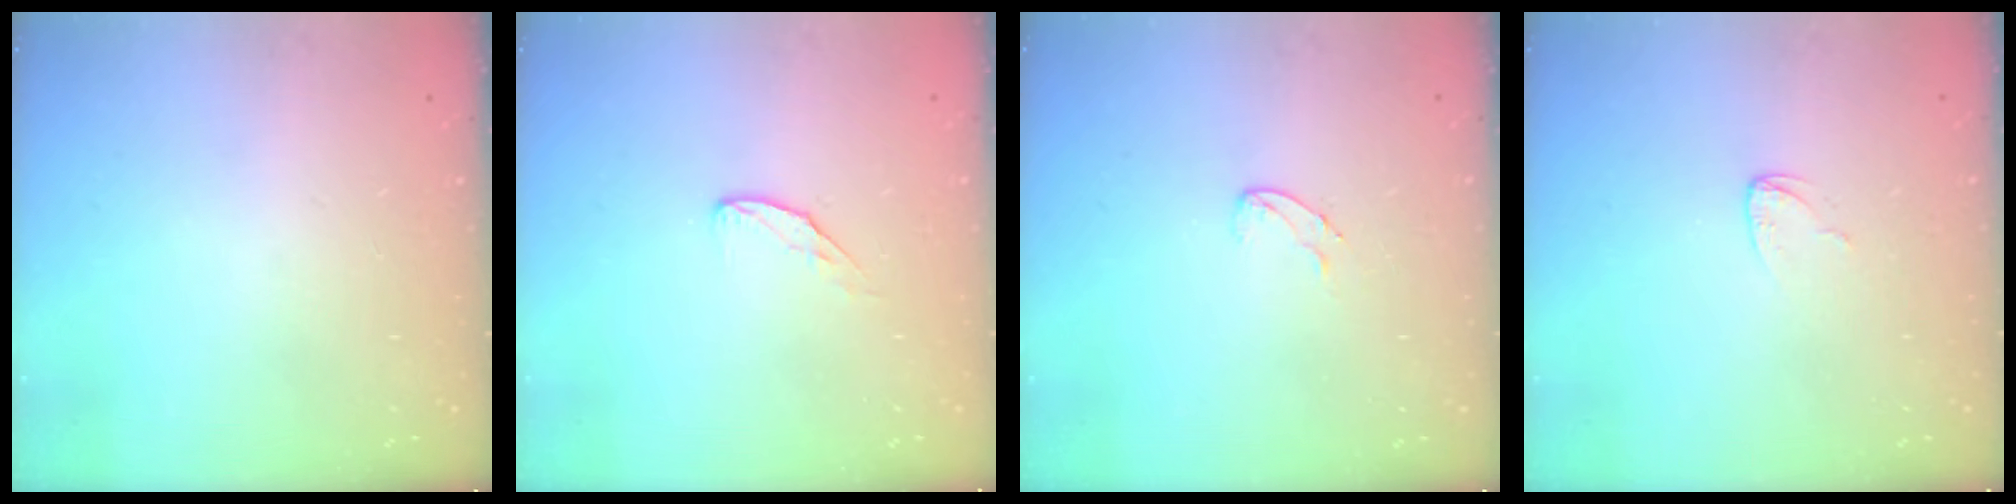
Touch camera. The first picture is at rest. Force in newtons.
{"total": 4.2, "press": 4.2, "slide": 0.5}
{"total": 5.3, "press": 5.3, "slide": 0.6}
{"total": 3.0, "press": 3.0, "slide": 0.3}